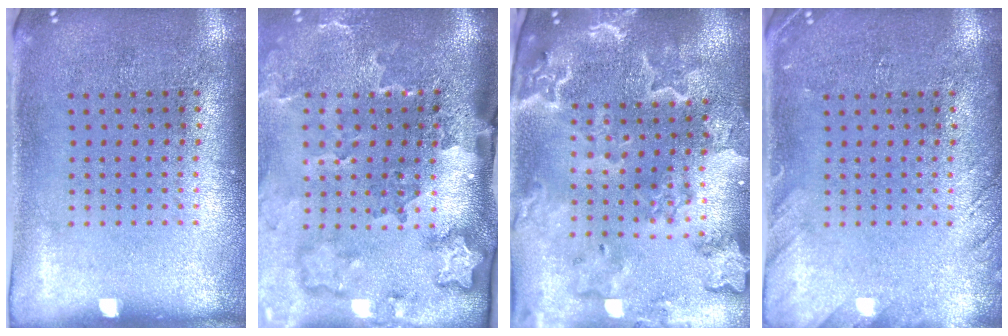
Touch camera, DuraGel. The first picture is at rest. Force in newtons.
{"total": 3.5, "press": 2.4, "slide": 2.6}
{"total": 3.7, "press": 3.2, "slide": 1.9}
{"total": 1.6, "press": 1.6, "slide": 0.2}